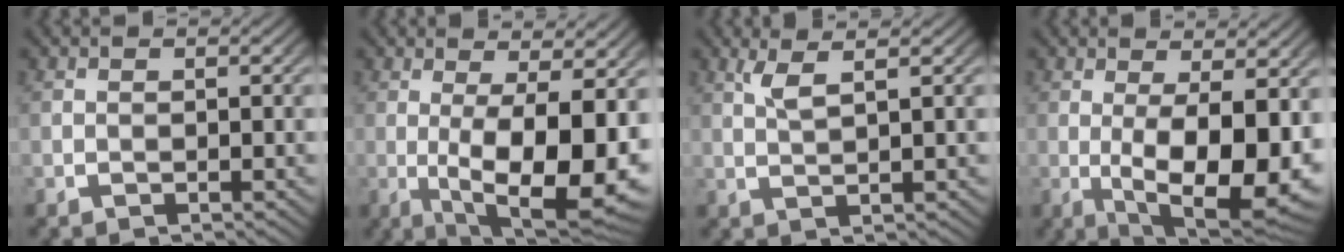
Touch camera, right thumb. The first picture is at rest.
{"total": 13.4, "force": [-1.3, 7.3, 11.1], "torque": [-0.194, -0.050, 0.008]}
{"total": 2.4, "force": [1.7, 0.2, 1.7], "torque": [-0.038, 0.006, 0.038]}
{"total": 12.0, "force": [-1.2, 6.7, 9.9], "torque": [-0.175, -0.049, 0.008]}